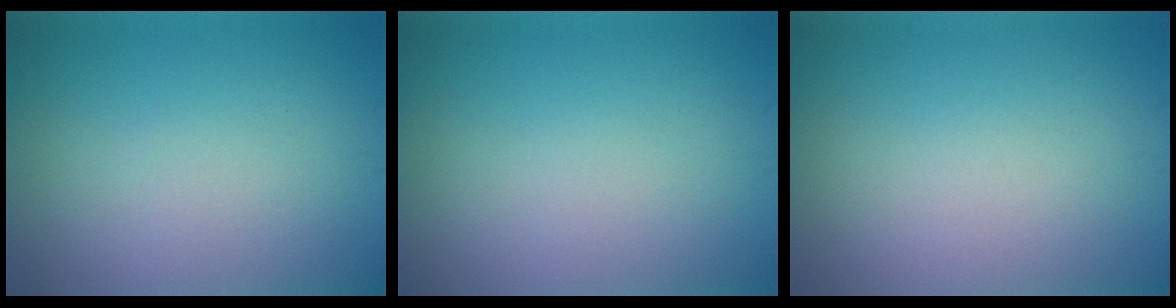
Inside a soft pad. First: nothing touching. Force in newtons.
{"total": 0.0}
{"total": 0.0}